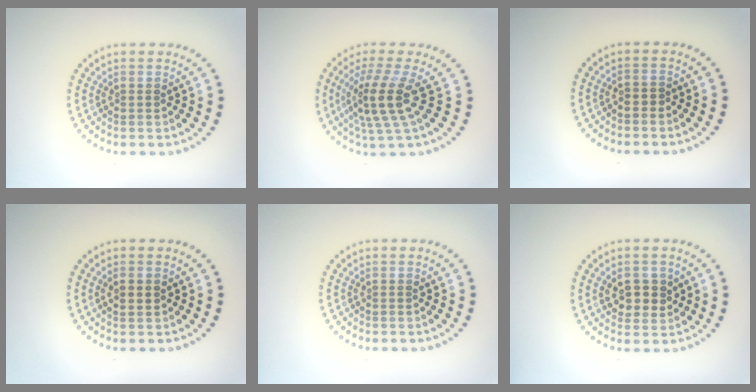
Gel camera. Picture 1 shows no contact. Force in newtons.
{"total": 4.3, "press": 3.1, "slide": 3.0}
{"total": 0.5, "press": 0.4, "slide": 0.4}
{"total": 1.7, "press": 1.7, "slide": 0.1}
{"total": 0.0}
{"total": 2.7, "press": 2.7, "slide": 0.6}